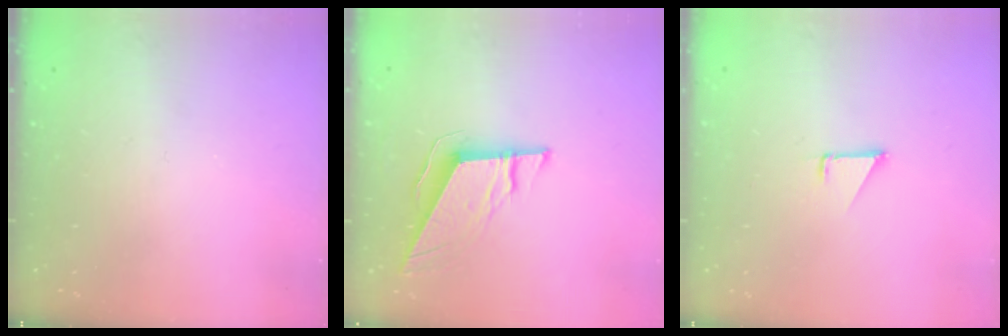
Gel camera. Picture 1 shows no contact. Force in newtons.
{"total": 9.9, "press": 9.7, "slide": 2.0}
{"total": 1.4, "press": 1.3, "slide": 0.1}